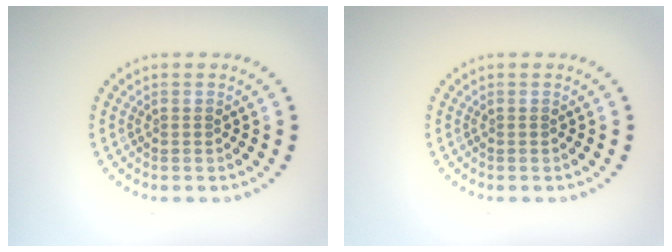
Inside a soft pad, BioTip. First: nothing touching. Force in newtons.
{"total": 0.0}